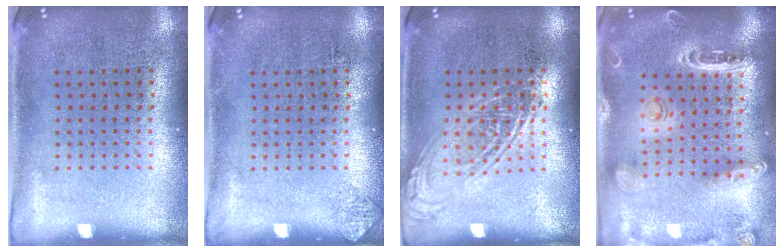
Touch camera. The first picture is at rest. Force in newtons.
{"total": 0.6, "press": 0.6, "slide": 0.1}
{"total": 1.5, "press": 1.5, "slide": 0.1}
{"total": 1.4, "press": 1.4, "slide": 0.0}